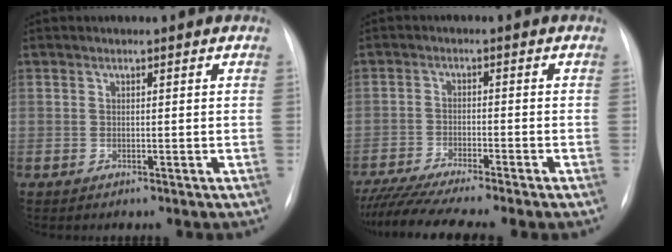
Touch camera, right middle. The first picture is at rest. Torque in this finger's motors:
{"motor_torque": [1.06, -1.08, 0.29, 0.13]}